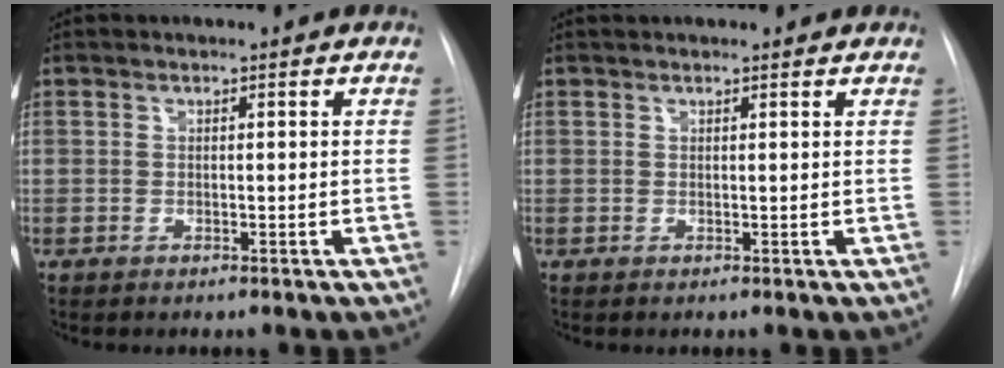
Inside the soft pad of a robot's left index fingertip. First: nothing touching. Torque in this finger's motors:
{"motor_torque": [0.09, 0.20, -0.46, -0.02]}